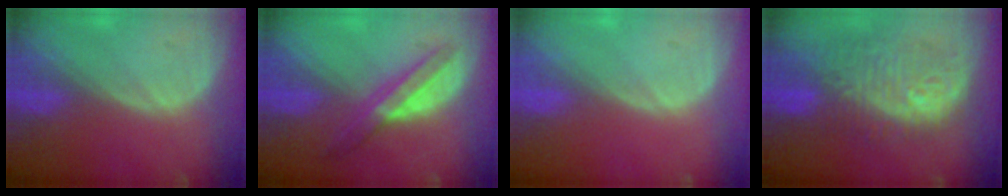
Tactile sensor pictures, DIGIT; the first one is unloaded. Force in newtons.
{"total": 6.4, "press": 5.6, "slide": 3.2}
{"total": 0.0}
{"total": 11.0, "press": 10.5, "slide": 3.3}